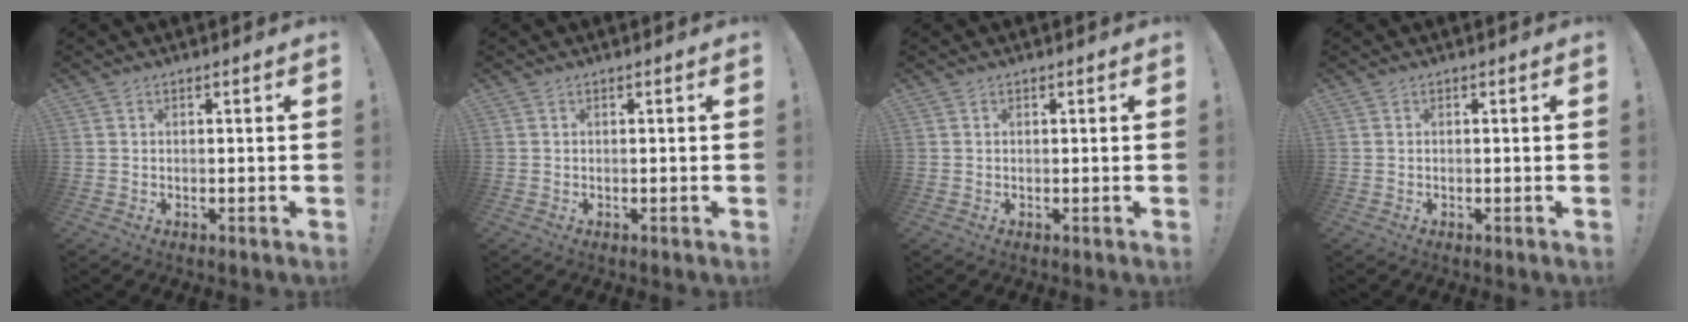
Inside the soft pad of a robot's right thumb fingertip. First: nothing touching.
{"total": 0.0}
{"total": 0.0}
{"total": 0.0}